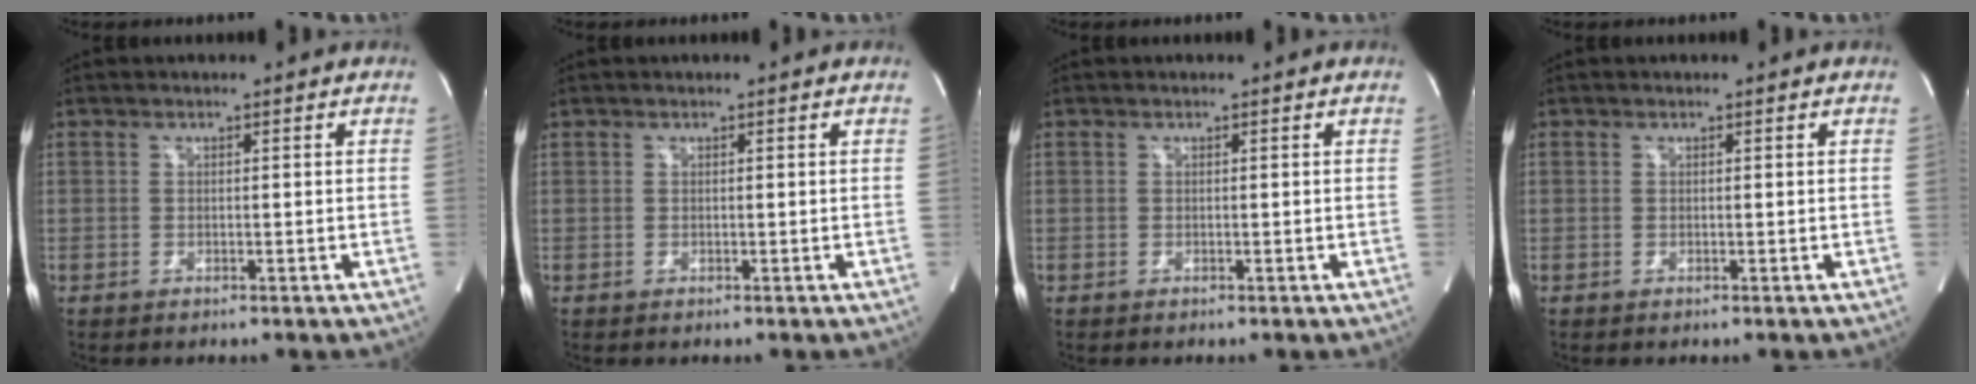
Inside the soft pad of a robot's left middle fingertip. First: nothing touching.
{"total": 0.0}
{"total": 0.0}
{"total": 0.0}